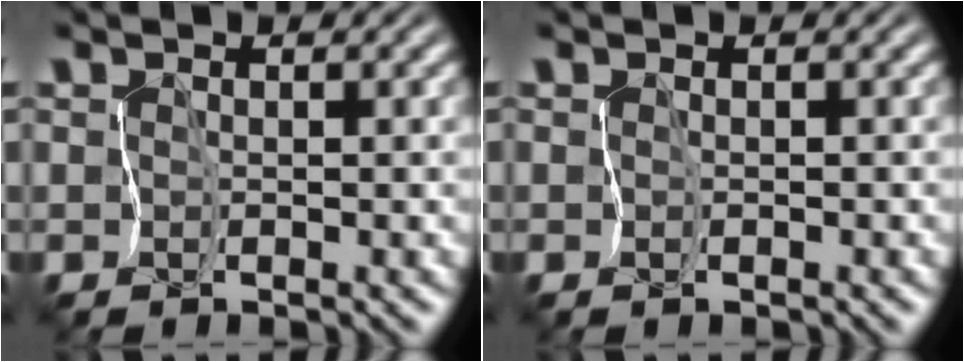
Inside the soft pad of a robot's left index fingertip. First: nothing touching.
{"total": 0.0}